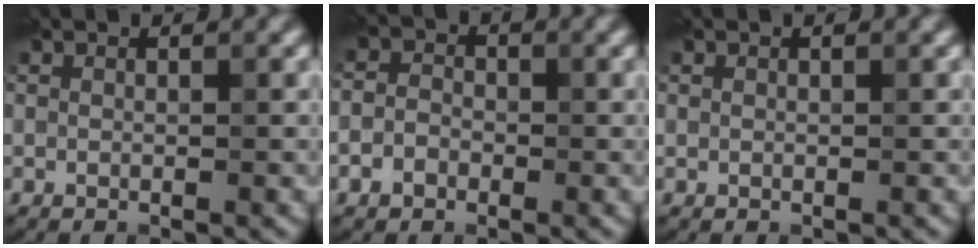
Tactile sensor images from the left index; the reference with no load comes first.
{"total": 2.3, "force": [-0.9, 1.9, 1.0], "torque": [-0.001, 0.000, -0.026]}
{"total": 0.0}